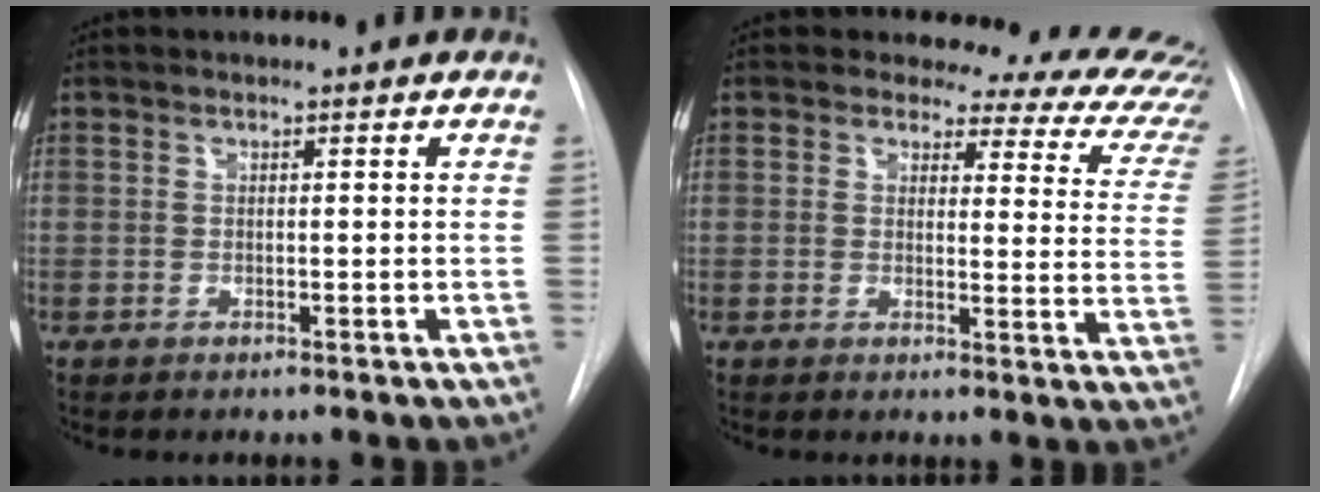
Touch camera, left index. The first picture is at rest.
{"total": 15.4, "force": [14.2, 4.8, 3.5], "torque": [-0.007, -0.070, 0.119]}